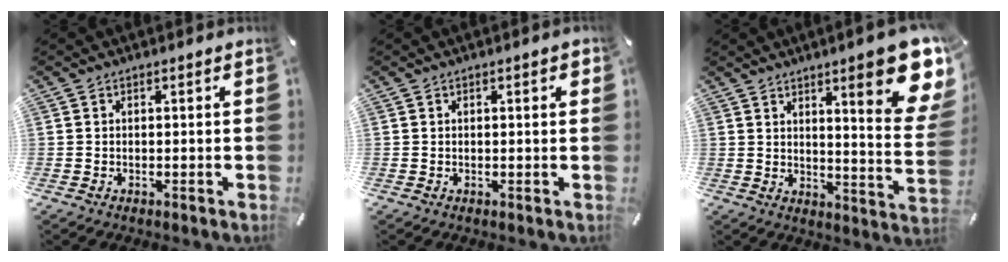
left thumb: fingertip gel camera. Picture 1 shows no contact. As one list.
[{"total": 1.0, "force": [0.3, 0.2, 0.9], "torque": [-0.009, -0.001, 0.002]}, {"total": 18.0, "force": [9.7, 3.9, 14.7], "torque": [-0.203, -0.065, 0.145]}]